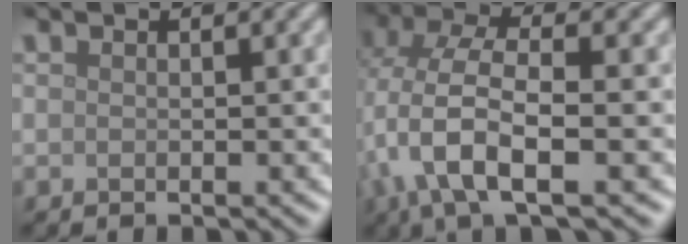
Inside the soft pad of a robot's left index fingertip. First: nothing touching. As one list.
[{"total": 6.7, "force": [-1.1, 2.6, 6.1], "torque": [-0.127, 0.005, -0.030]}]